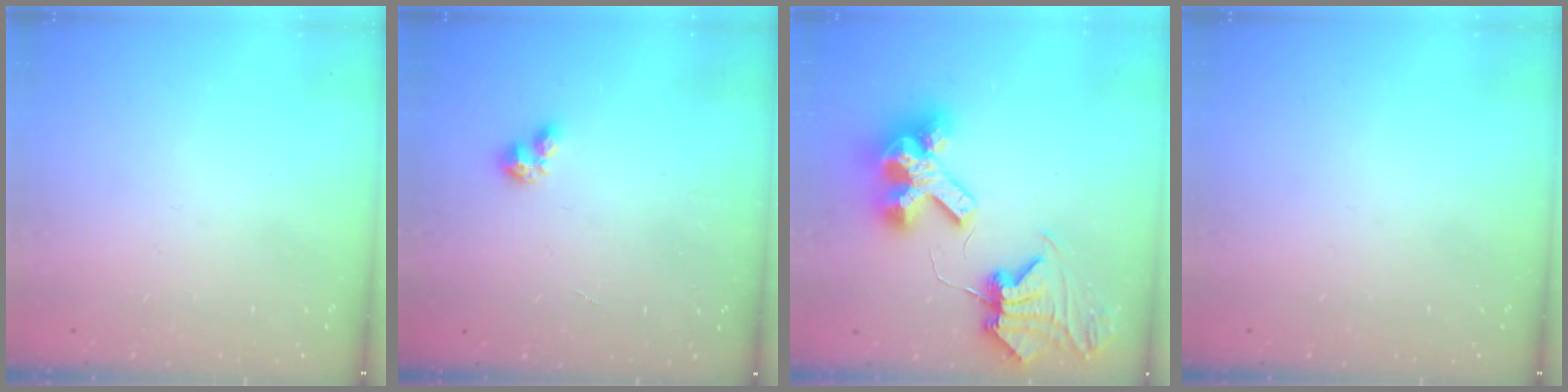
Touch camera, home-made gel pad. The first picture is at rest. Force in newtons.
{"total": 1.0, "press": 1.0, "slide": 0.1}
{"total": 12.4, "press": 12.3, "slide": 1.6}
{"total": 0.0}